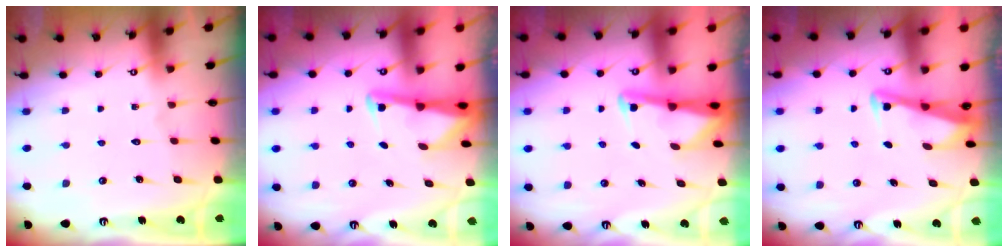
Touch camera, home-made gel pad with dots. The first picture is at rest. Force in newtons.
{"total": 2.9, "press": 2.9, "slide": 0.3}
{"total": 2.9, "press": 2.9, "slide": 0.3}
{"total": 3.4, "press": 3.3, "slide": 0.4}